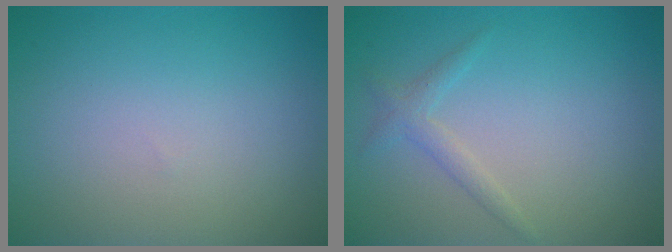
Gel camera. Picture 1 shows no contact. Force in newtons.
{"total": 1.4, "press": 1.4, "slide": 0.1}